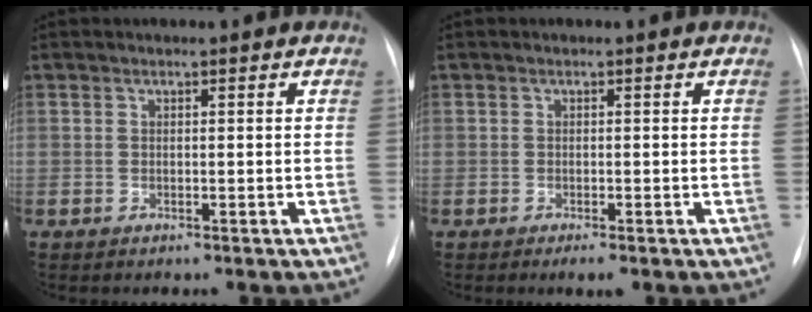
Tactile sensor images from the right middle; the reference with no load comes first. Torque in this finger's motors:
{"motor_torque": [-0.02, -0.19, -0.03, -0.02]}